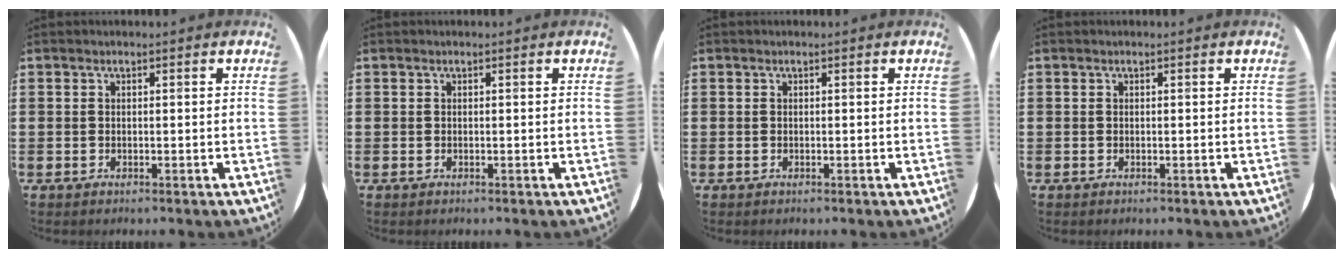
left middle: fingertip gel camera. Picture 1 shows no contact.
{"total": 0.0}
{"total": 0.0}
{"total": 0.0}